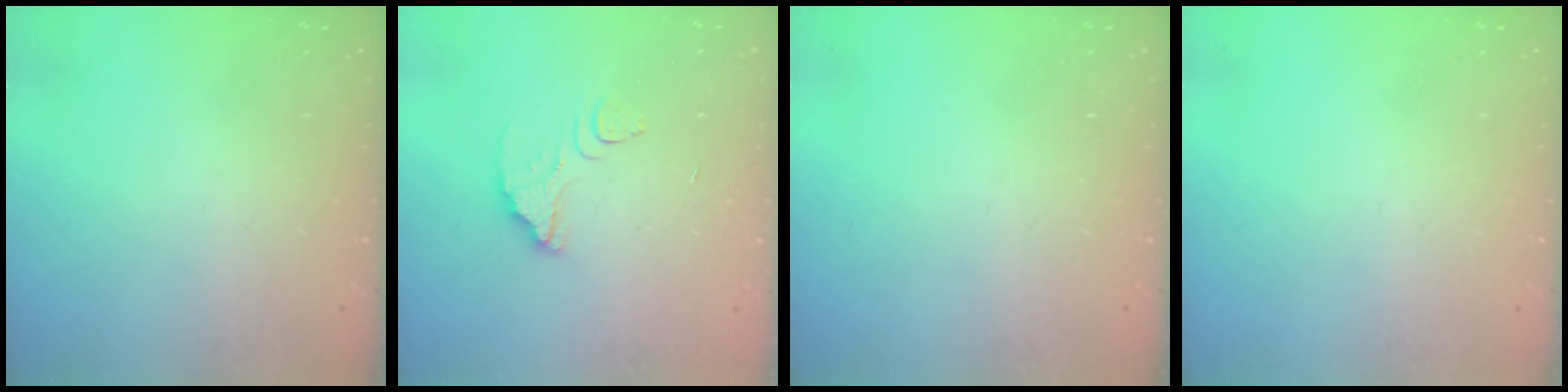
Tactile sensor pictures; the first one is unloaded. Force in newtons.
{"total": 3.5, "press": 3.5, "slide": 0.2}
{"total": 0.0}
{"total": 0.0}